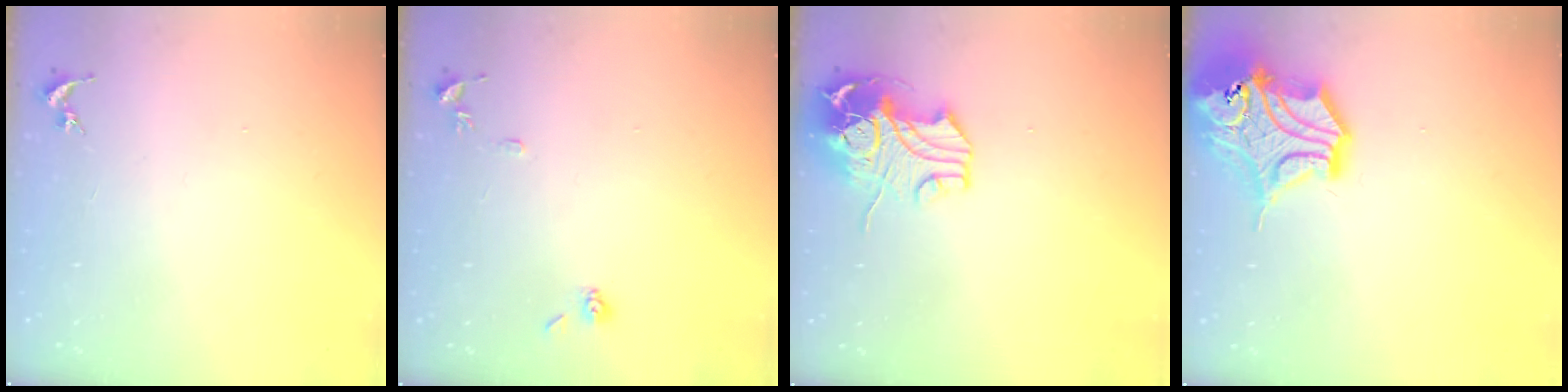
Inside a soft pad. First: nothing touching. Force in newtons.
{"total": 7.2, "press": 7.2, "slide": 0.8}
{"total": 12.8, "press": 12.6, "slide": 2.3}
{"total": 17.2, "press": 17.0, "slide": 2.4}